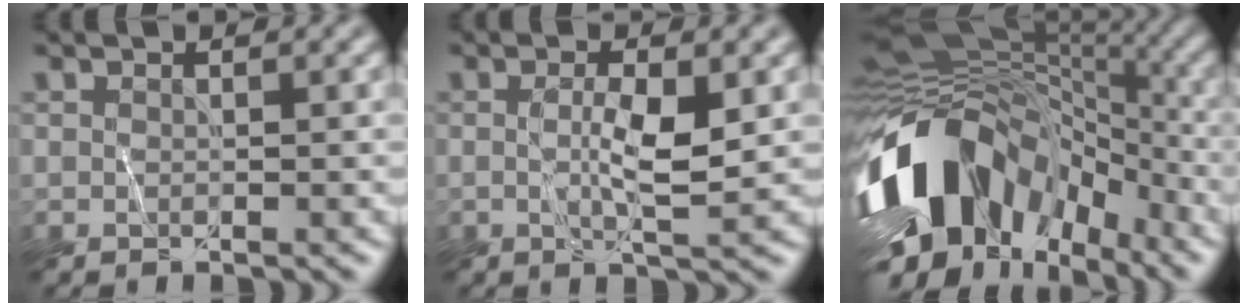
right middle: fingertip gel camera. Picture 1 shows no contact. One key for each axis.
{"total": 3.3, "fx": 0.2, "fy": 0.4, "fz": 3.2, "tx": -0.060, "ty": 0.002, "tz": 0.004}
{"total": 15.1, "fx": -4.2, "fy": 10.1, "fz": 10.4, "tx": -0.206, "ty": 0.013, "tz": -0.084}